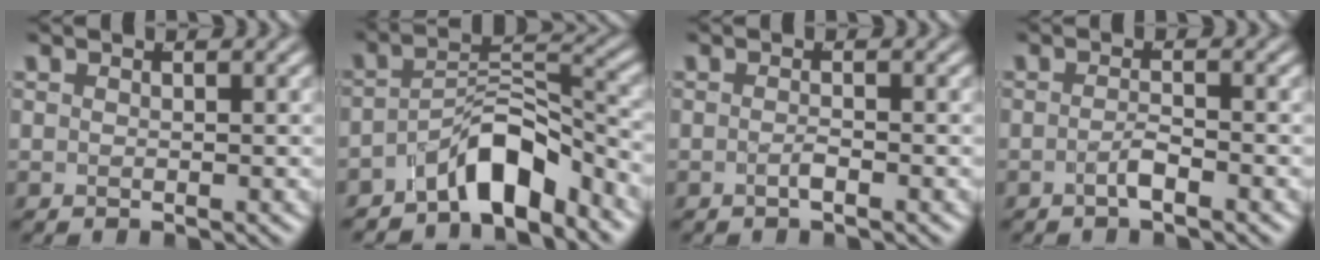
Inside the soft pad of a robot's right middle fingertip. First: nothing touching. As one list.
[{"total": 6.3, "force": [-4.5, 2.1, 3.8], "torque": [-0.042, 0.003, -0.074]}, {"total": 1.0, "force": [-0.8, -0.3, 0.6], "torque": [-0.010, -0.002, -0.014]}, {"total": 1.6, "force": [-1.3, -0.1, 0.9], "torque": [-0.013, -0.003, -0.025]}]